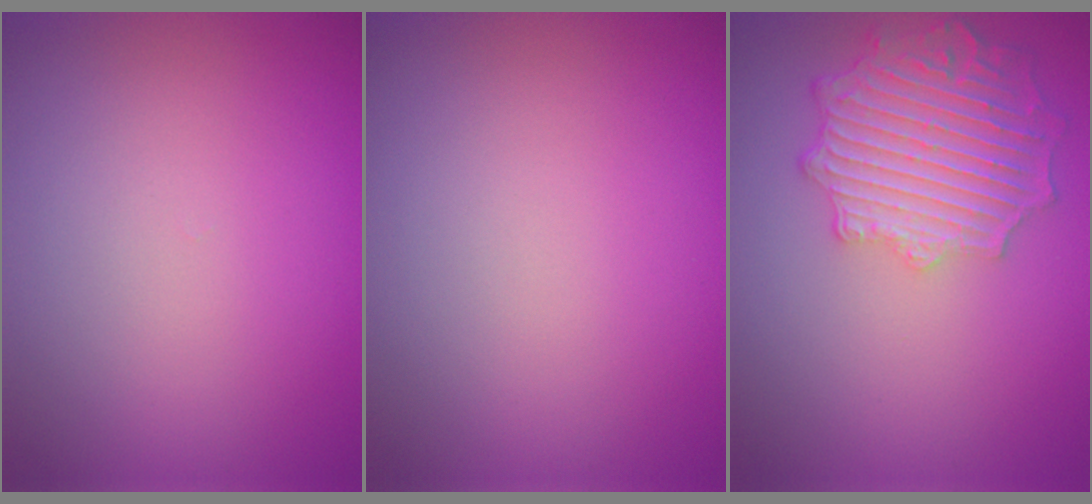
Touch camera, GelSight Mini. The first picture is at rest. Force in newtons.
{"total": 0.0}
{"total": 6.2, "press": 5.0, "slide": 3.7}